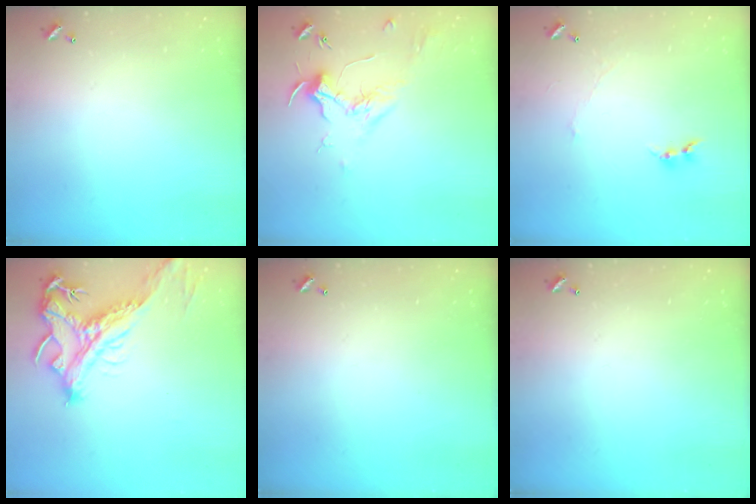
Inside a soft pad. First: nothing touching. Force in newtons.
{"total": 1.8, "press": 1.7, "slide": 0.6}
{"total": 0.0}
{"total": 4.9, "press": 4.7, "slide": 1.6}
{"total": 0.0}
{"total": 0.0}